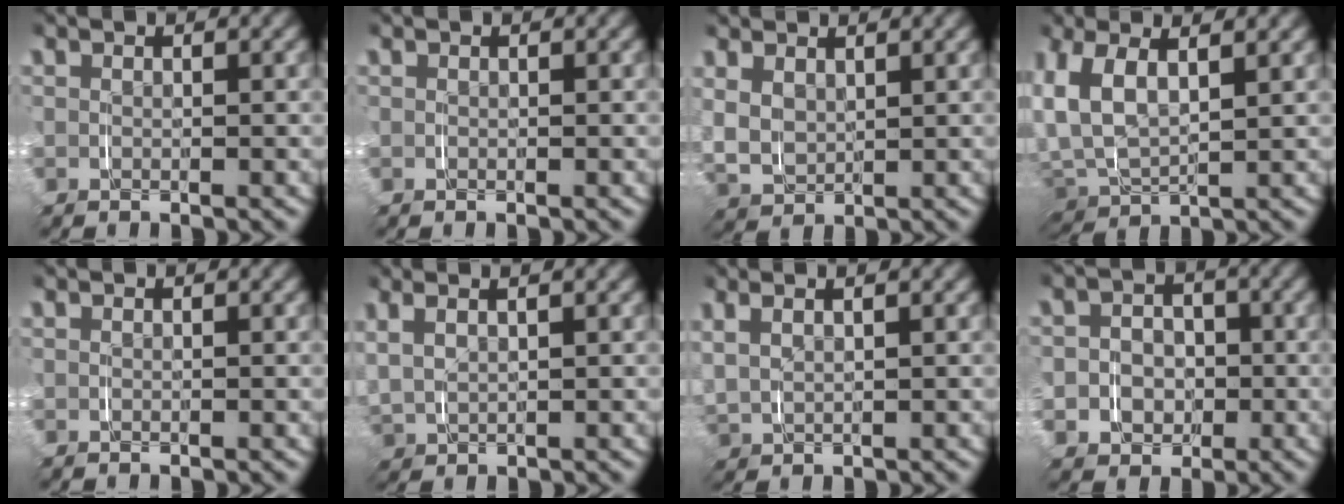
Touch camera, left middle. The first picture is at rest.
{"total": 0.0}
{"total": 2.8, "force": [2.0, 1.9, 0.2], "torque": [-0.014, -0.005, 0.036]}
{"total": 4.6, "force": [1.3, 3.6, 2.5], "torque": [-0.087, -0.017, 0.025]}
{"total": 0.0}
{"total": 2.4, "force": [1.9, 0.9, 1.2], "torque": [-0.018, 0.006, 0.034]}
{"total": 2.2, "force": [1.9, 0.5, 1.0], "torque": [-0.013, 0.007, 0.033]}
{"total": 2.8, "force": [-1.0, 2.6, 0.2], "torque": [0.022, -0.010, -0.017]}